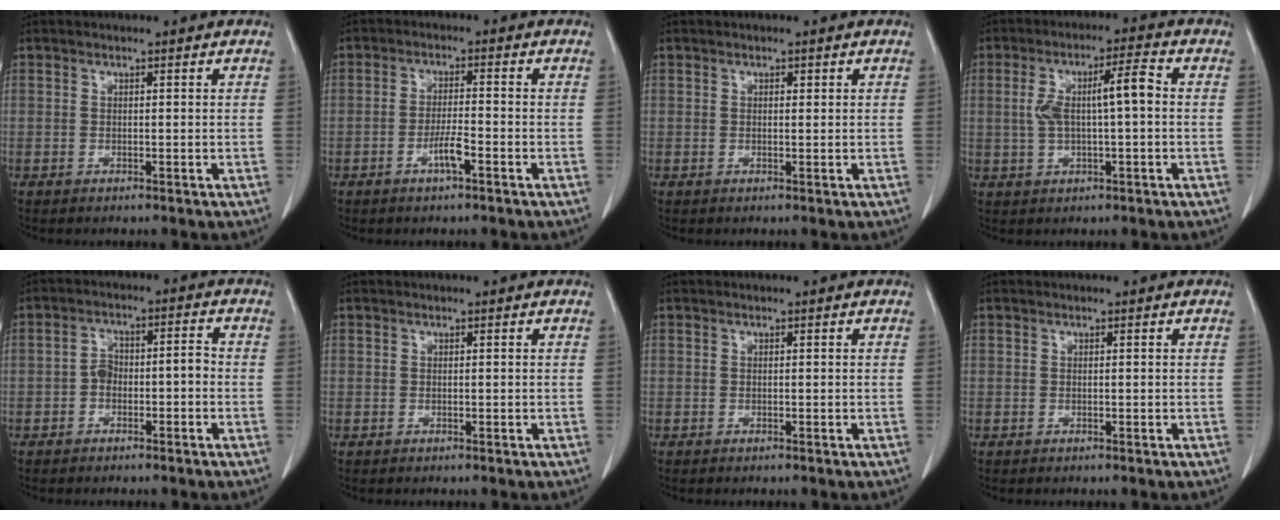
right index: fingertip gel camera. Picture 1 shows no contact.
{"total": 4.1, "force": [-2.0, 0.7, 3.5], "torque": [-0.069, 0.002, -0.037]}
{"total": 1.1, "force": [0.3, 0.6, 0.8], "torque": [-0.020, 0.001, 0.005]}
{"total": 8.4, "force": [0.5, 2.0, 8.1], "torque": [-0.158, 0.028, 0.011]}
{"total": 5.5, "force": [-1.5, 2.9, 4.4], "torque": [-0.085, 0.033, -0.023]}
{"total": 0.0}
{"total": 0.0}
{"total": 0.0}